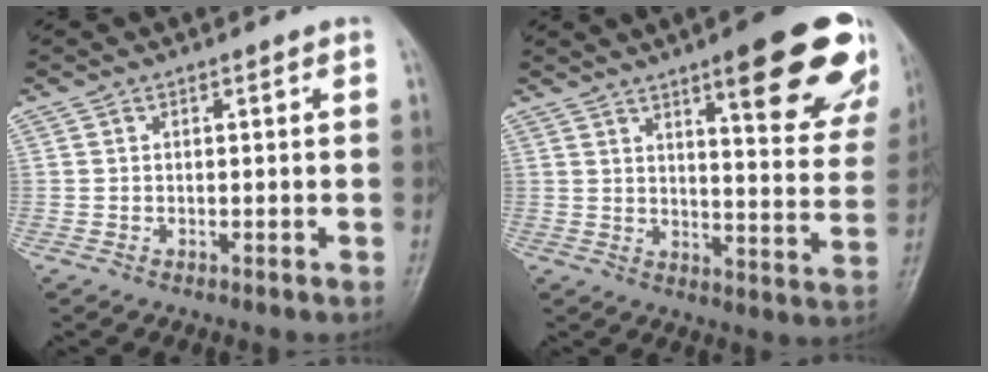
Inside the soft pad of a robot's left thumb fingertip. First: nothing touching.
{"total": 21.2, "force": [12.1, 5.2, 16.6], "torque": [-0.177, -0.051, 0.155]}